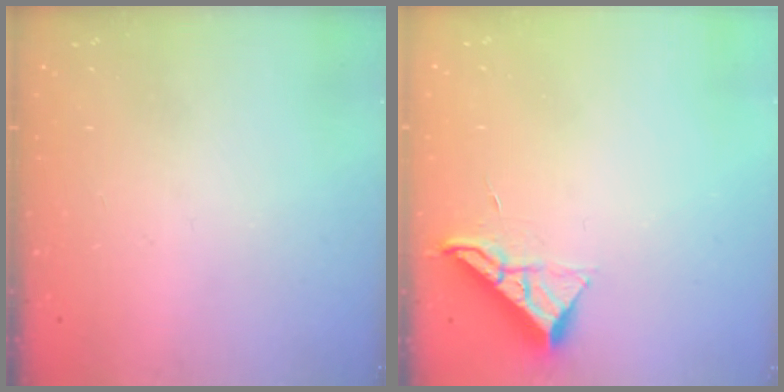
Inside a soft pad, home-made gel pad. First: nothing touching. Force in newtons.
{"total": 7.3, "press": 7.2, "slide": 0.5}